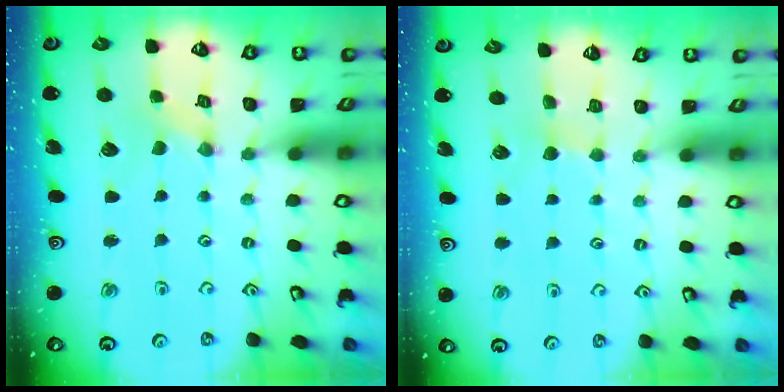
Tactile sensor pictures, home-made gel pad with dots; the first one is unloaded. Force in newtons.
{"total": 2.9, "press": 2.9, "slide": 0.5}